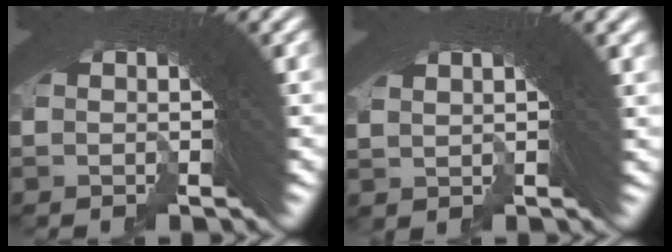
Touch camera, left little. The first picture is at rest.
{"total": 2.1, "force": [1.5, -0.8, 1.2], "torque": [0.004, 0.016, 0.029]}